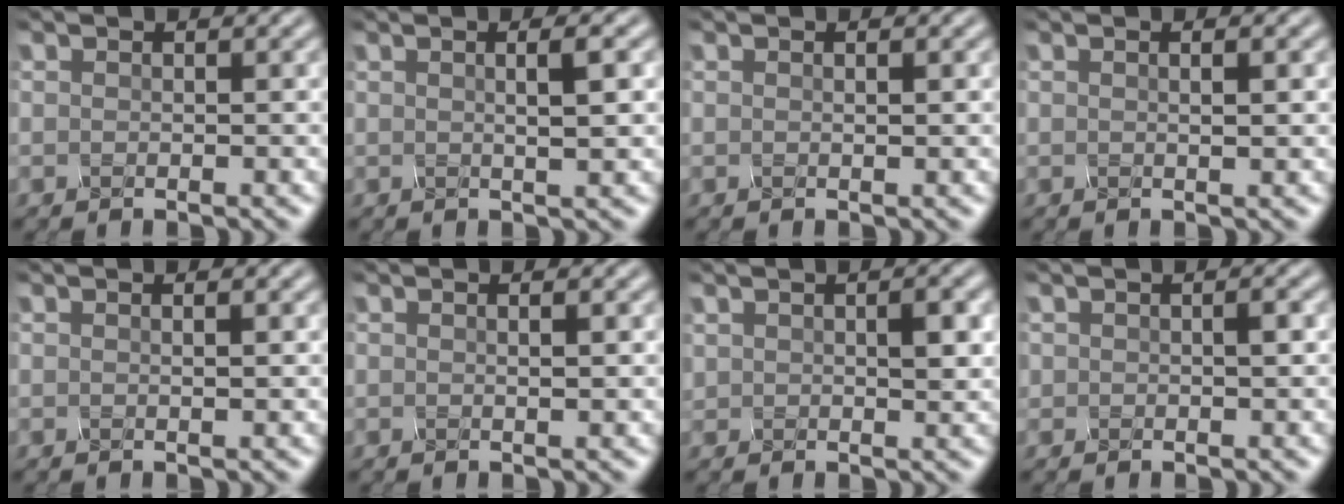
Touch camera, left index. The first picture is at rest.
{"total": 3.3, "force": [0.8, 1.0, 3.1], "torque": [-0.025, 0.009, -0.005]}
{"total": 0.6, "force": [0.1, 0.0, 0.5], "torque": [-0.010, 0.003, 0.002]}
{"total": 1.5, "force": [0.4, 0.4, 1.4], "torque": [-0.017, 0.000, 0.001]}
{"total": 0.9, "force": [0.2, 0.1, 0.8], "torque": [-0.015, 0.003, 0.002]}
{"total": 1.2, "force": [0.3, 0.2, 1.1], "torque": [-0.016, 0.000, 0.002]}
{"total": 2.5, "force": [0.8, 1.4, 1.9], "torque": [-0.036, 0.002, 0.018]}
{"total": 1.1, "force": [0.1, 0.6, 0.9], "torque": [-0.014, 0.002, 0.000]}